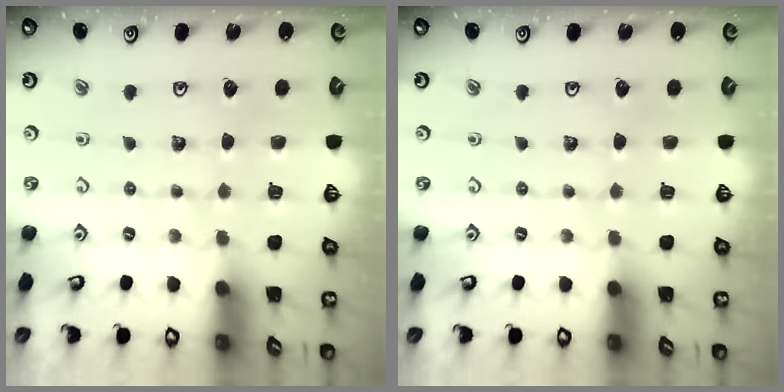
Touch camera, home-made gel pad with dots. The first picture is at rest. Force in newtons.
{"total": 0.0}